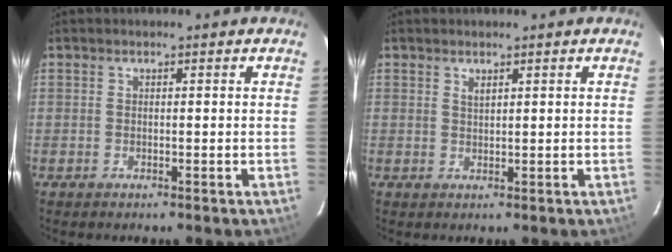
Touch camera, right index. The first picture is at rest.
{"total": 1.1, "force": [0.8, 0.4, 0.7], "torque": [-0.013, 0.001, 0.014]}